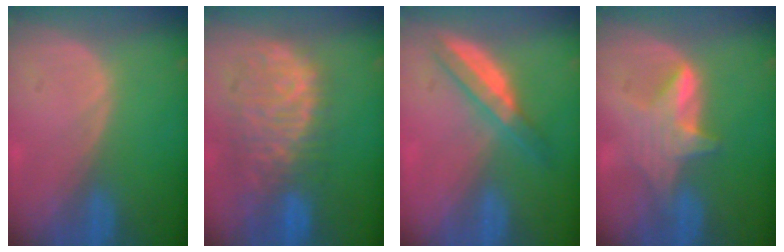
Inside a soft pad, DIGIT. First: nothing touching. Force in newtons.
{"total": 11.0, "press": 9.4, "slide": 5.7}
{"total": 5.8, "press": 5.2, "slide": 2.6}
{"total": 5.6, "press": 5.5, "slide": 1.1}